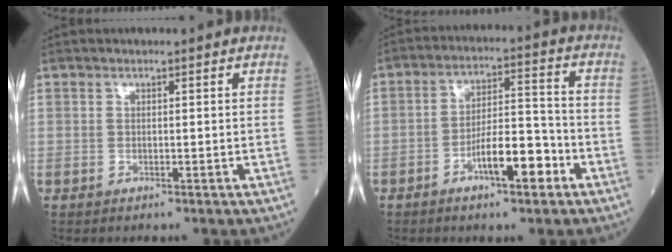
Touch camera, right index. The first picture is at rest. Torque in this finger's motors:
{"motor_torque": [0.84, 0.01, 0.63, 0.15]}